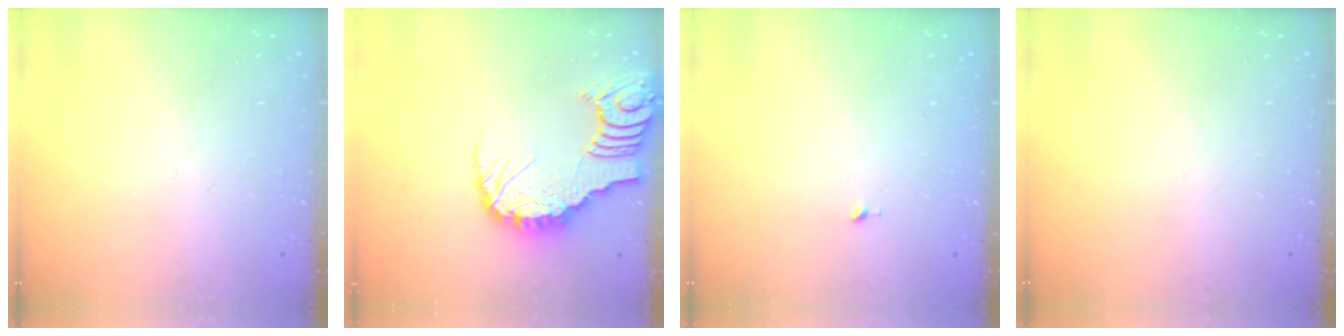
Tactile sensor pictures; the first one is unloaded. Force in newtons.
{"total": 8.8, "press": 8.8, "slide": 1.2}
{"total": 4.4, "press": 4.4, "slide": 0.4}
{"total": 0.0}